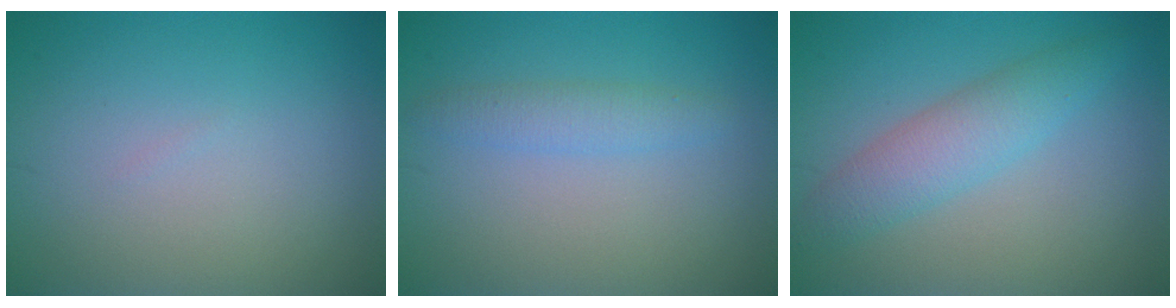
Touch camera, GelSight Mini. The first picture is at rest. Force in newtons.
{"total": 1.9, "press": 1.9, "slide": 0.1}
{"total": 3.8, "press": 3.8, "slide": 0.2}